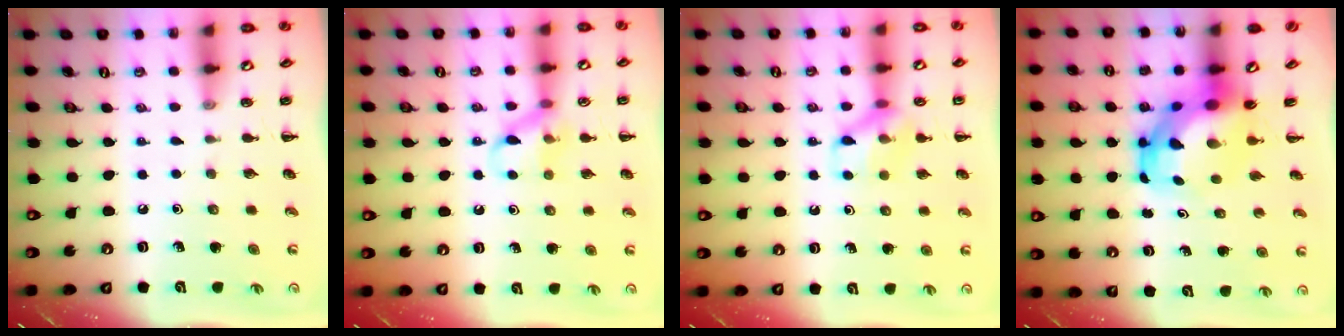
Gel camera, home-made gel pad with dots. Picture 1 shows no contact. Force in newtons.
{"total": 9.1, "press": 9.1, "slide": 0.8}
{"total": 11.3, "press": 11.2, "slide": 1.0}
{"total": 6.6, "press": 6.3, "slide": 2.0}